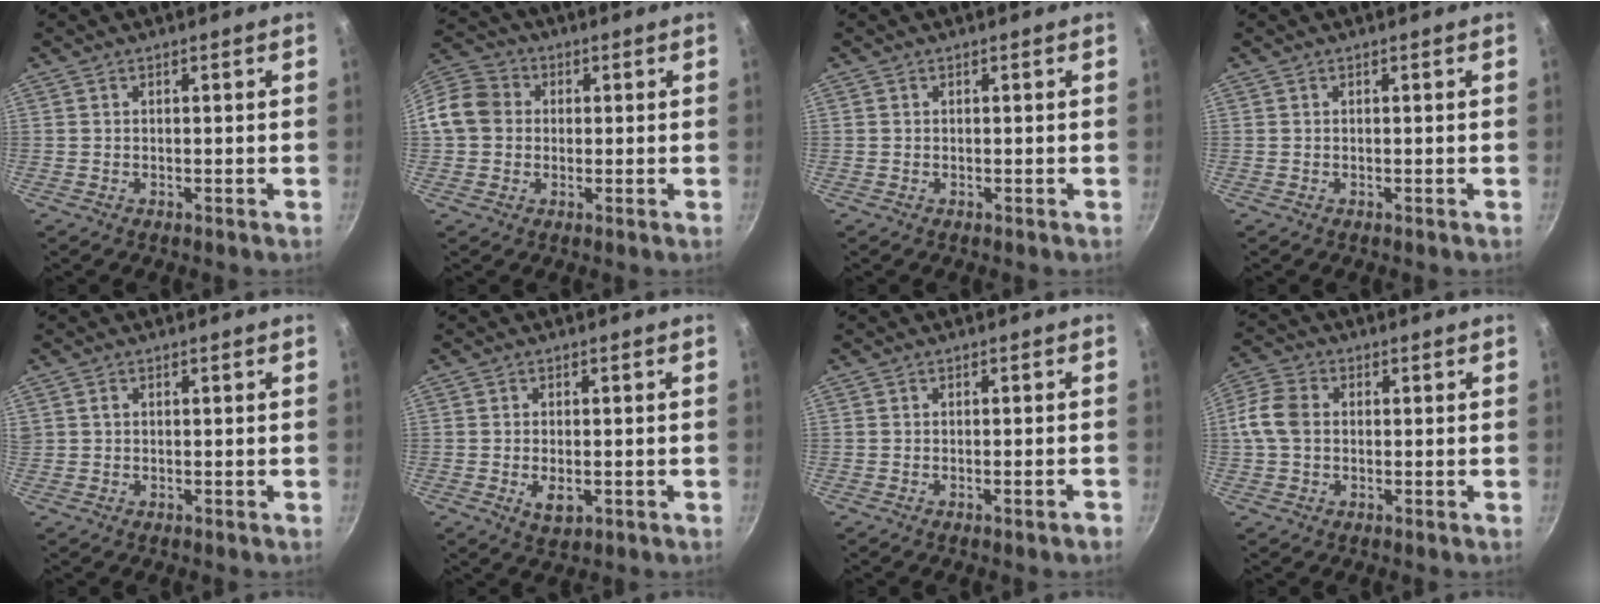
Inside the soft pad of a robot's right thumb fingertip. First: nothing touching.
{"total": 9.3, "force": [0.3, 8.2, 4.4], "torque": [-0.057, 0.019, -0.016]}
{"total": 0.0}
{"total": 0.0}
{"total": 0.9, "force": [0.2, 0.8, 0.4], "torque": [-0.004, 0.005, 0.005]}
{"total": 4.1, "force": [-1.0, 2.3, 3.3], "torque": [-0.053, -0.004, -0.010]}
{"total": 1.7, "force": [-1.1, 0.1, 1.3], "torque": [-0.020, 0.011, -0.013]}
{"total": 7.3, "force": [0.2, 5.4, 4.9], "torque": [-0.098, 0.015, -0.008]}